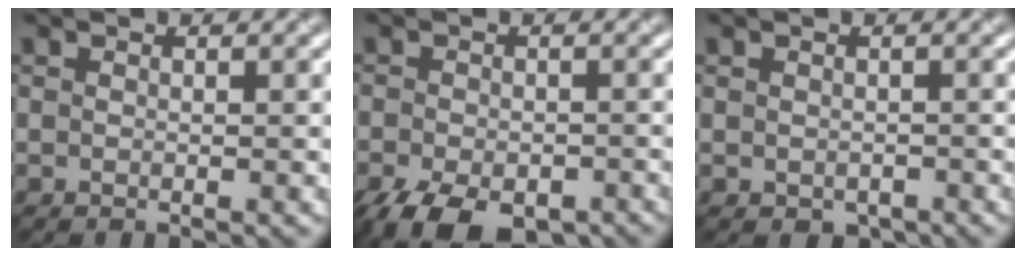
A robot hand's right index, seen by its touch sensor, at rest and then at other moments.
{"total": 7.8, "force": [-5.2, 3.6, 4.7], "torque": [-0.082, -0.028, -0.078]}
{"total": 1.2, "force": [-0.5, 0.8, 0.6], "torque": [-0.010, -0.009, -0.006]}